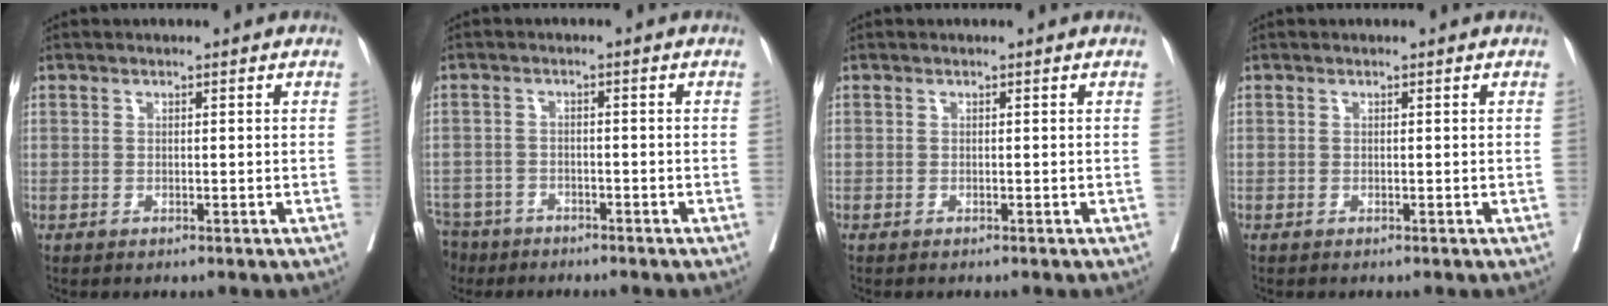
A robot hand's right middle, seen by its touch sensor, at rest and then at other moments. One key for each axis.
{"total": 8.2, "fx": -6.4, "fy": 4.9, "fz": 1.7, "tx": -0.053, "ty": -0.009, "tz": -0.109}
{"total": 0.0}
{"total": 0.0}